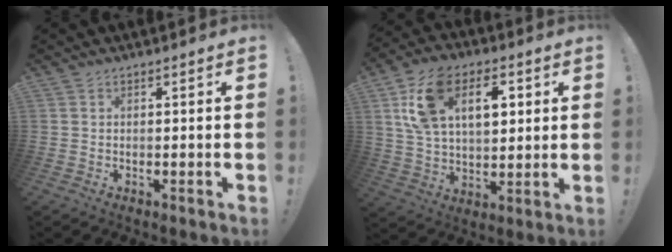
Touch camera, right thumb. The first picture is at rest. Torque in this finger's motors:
{"motor_torque": [1.27, 3.11, 1.28, 0.13, 0.15]}